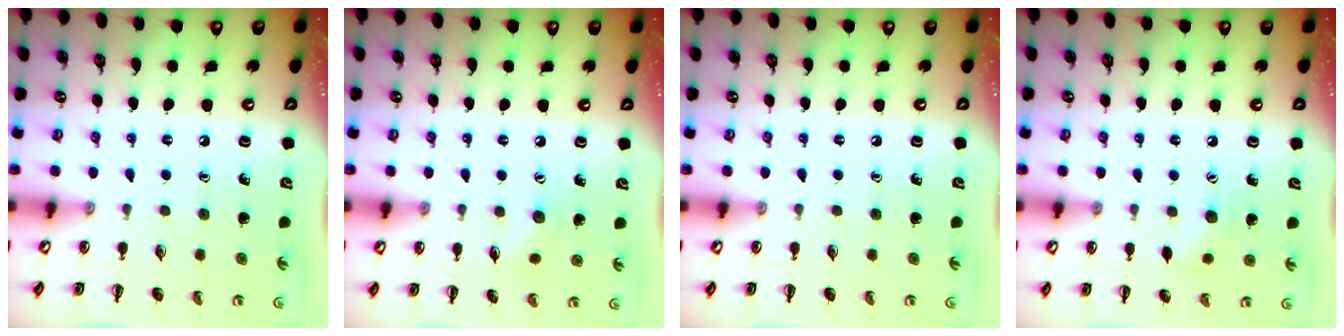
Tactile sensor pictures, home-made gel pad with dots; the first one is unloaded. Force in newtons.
{"total": 4.7, "press": 4.5, "slide": 1.2}
{"total": 0.0}
{"total": 7.1, "press": 7.0, "slide": 1.4}